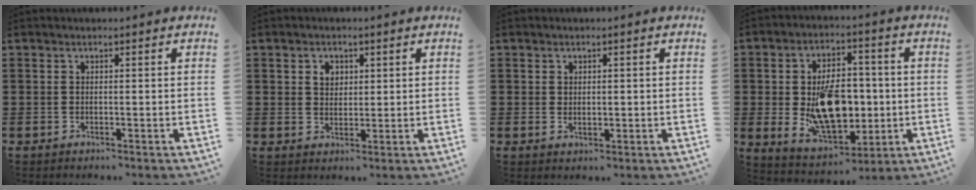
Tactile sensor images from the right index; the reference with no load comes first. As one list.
[{"total": 2.7, "force": [1.0, 2.2, 1.2], "torque": [-0.033, 0.010, 0.018]}, {"total": 1.1, "force": [0.5, 0.9, 0.5], "torque": [-0.012, 0.007, 0.009]}, {"total": 13.0, "force": [-1.0, 7.9, 10.2], "torque": [-0.170, -0.001, -0.013]}]